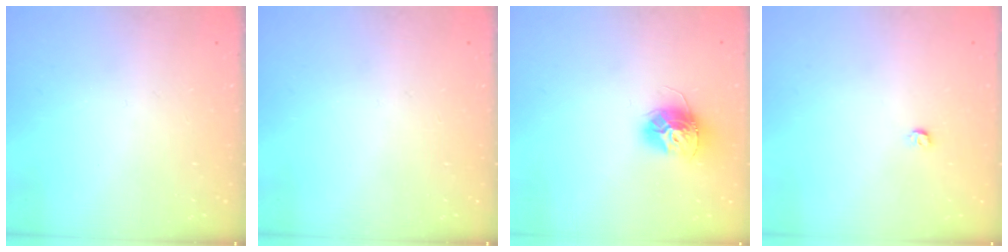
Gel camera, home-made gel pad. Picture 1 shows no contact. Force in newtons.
{"total": 0.0}
{"total": 11.3, "press": 11.3, "slide": 0.7}
{"total": 3.2, "press": 3.2, "slide": 0.6}